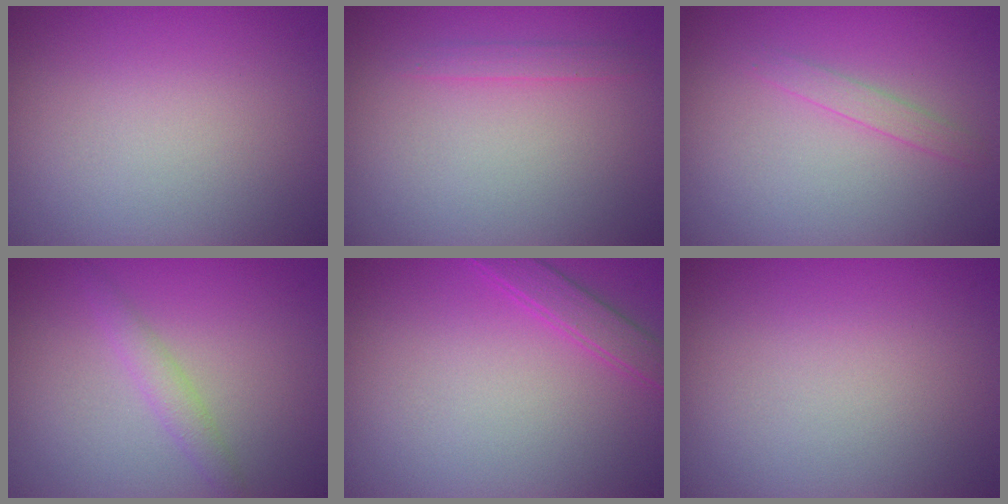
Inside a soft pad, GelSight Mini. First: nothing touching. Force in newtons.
{"total": 0.9, "press": 0.9, "slide": 0.1}
{"total": 1.1, "press": 1.1, "slide": 0.1}
{"total": 1.5, "press": 1.5, "slide": 0.0}
{"total": 1.9, "press": 1.9, "slide": 0.1}
{"total": 0.0}